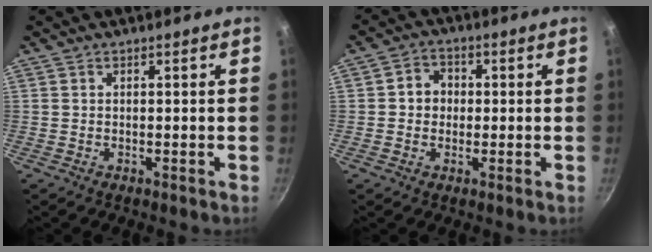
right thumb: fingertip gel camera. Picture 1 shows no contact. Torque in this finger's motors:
{"motor_torque": [-0.03, 0.05, 0.09, -0.06, 0.01]}